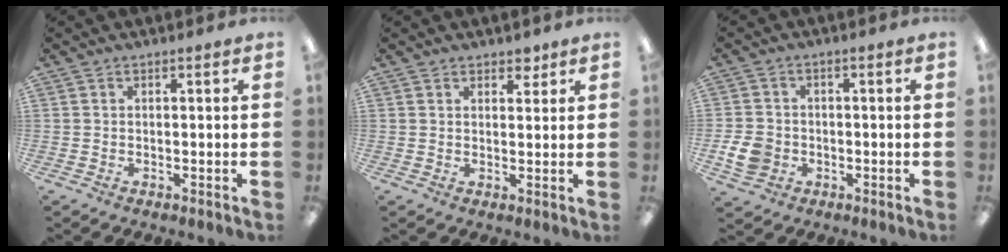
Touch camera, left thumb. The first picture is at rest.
{"total": 2.9, "force": [2.3, 1.6, 0.8], "torque": [0.006, -0.008, 0.038]}
{"total": 6.0, "force": [-1.6, 5.0, 2.9], "torque": [-0.059, 0.006, -0.029]}